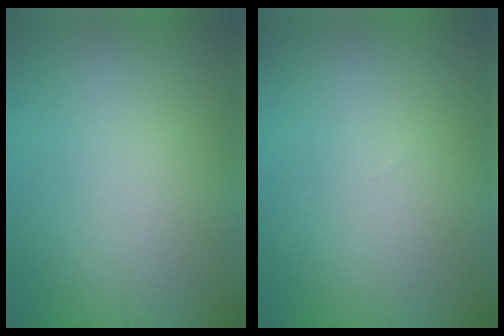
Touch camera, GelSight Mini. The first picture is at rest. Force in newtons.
{"total": 0.0}